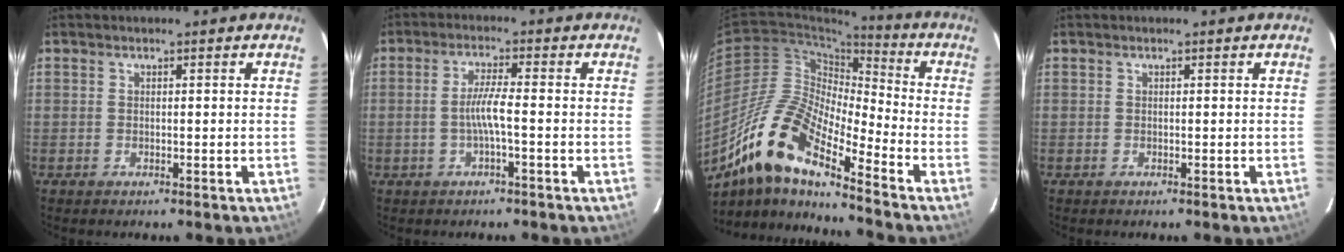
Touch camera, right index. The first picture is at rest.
{"total": 4.1, "force": [-1.2, -0.3, 3.9], "torque": [-0.080, 0.001, -0.020]}
{"total": 16.5, "force": [-11.4, 3.7, 11.4], "torque": [-0.199, -0.007, -0.236]}
{"total": 0.0}